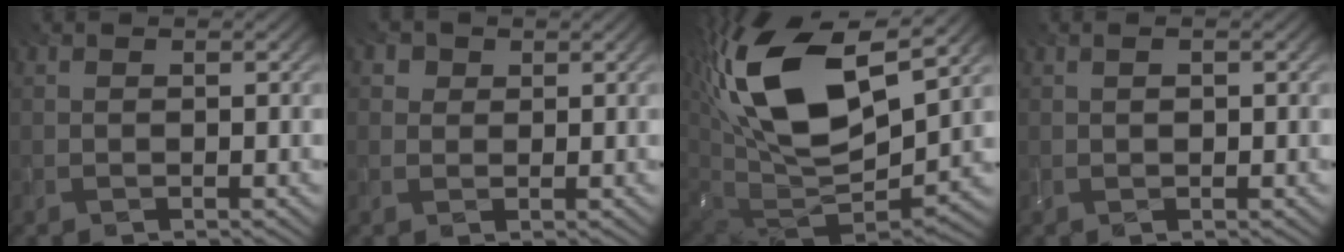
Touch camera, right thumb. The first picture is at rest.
{"total": 2.1, "force": [1.0, 1.7, 0.8], "torque": [-0.020, -0.008, 0.018]}
{"total": 19.6, "force": [8.2, 9.7, 14.9], "torque": [-0.322, 0.031, 0.140]}
{"total": 0.8, "force": [0.0, 0.5, 0.7], "torque": [-0.016, 0.001, 0.001]}